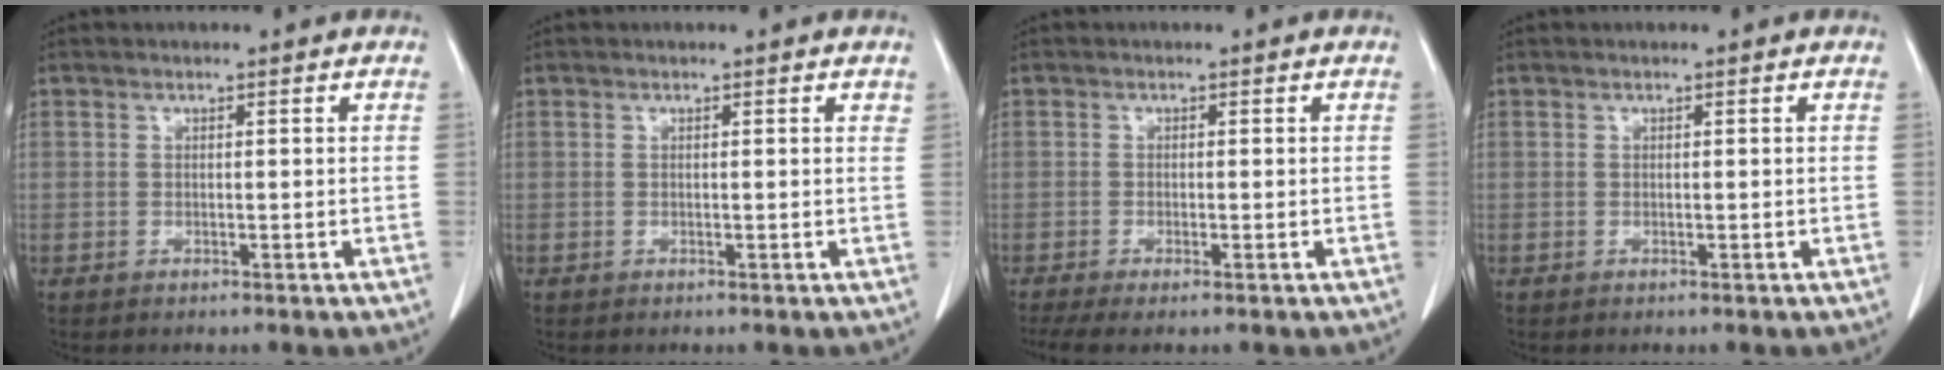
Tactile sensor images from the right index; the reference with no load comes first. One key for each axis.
{"total": 0.6, "fx": 0.4, "fy": 0.2, "fz": 0.3, "tx": -0.002, "ty": 0.001, "tz": 0.001}
{"total": 3.8, "fx": -2.7, "fy": 0.5, "fz": 2.6, "tx": -0.046, "ty": -0.010, "tz": -0.046}
{"total": 0.0}